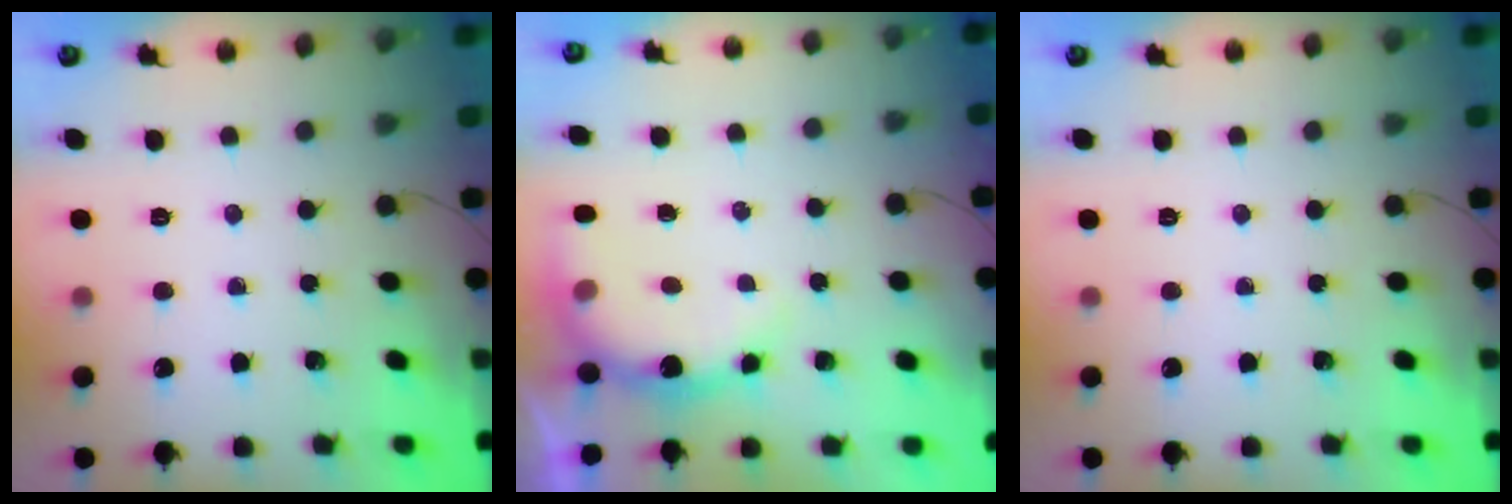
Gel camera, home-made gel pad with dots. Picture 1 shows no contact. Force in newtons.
{"total": 8.8, "press": 8.7, "slide": 1.0}
{"total": 0.0}